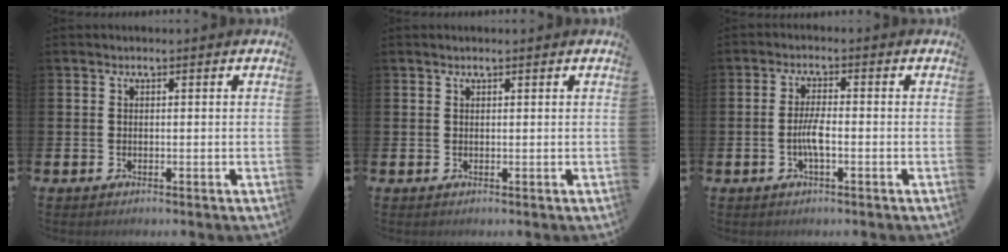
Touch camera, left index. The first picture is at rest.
{"total": 0.6, "force": [0.6, 0.1, 0.1], "torque": [-0.001, 0.001, 0.010]}
{"total": 2.9, "force": [-0.8, 0.7, 2.7], "torque": [-0.063, 0.003, -0.016]}